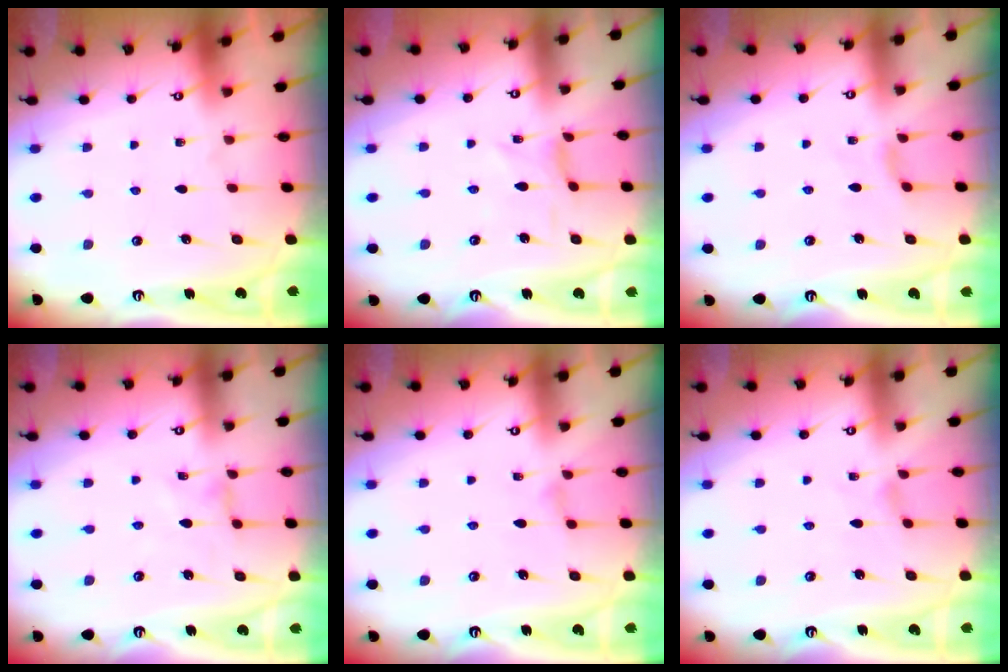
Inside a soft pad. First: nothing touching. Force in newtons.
{"total": 0.0}
{"total": 1.9, "press": 1.8, "slide": 0.5}
{"total": 0.0}
{"total": 0.8, "press": 0.8, "slide": 0.2}
{"total": 0.0}